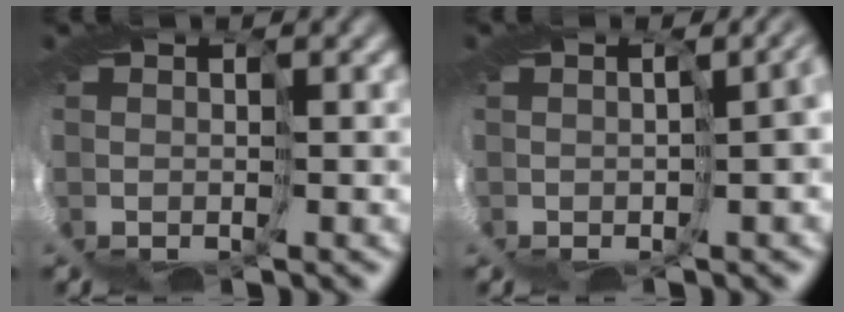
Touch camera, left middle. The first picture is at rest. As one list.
[{"total": 4.2, "force": [-1.7, 1.4, 3.6], "torque": [-0.050, -0.003, -0.007]}]